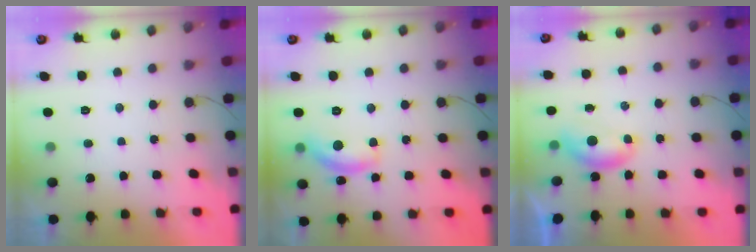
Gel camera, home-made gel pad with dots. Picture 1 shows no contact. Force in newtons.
{"total": 12.6, "press": 12.6, "slide": 0.8}
{"total": 5.5, "press": 5.4, "slide": 0.8}